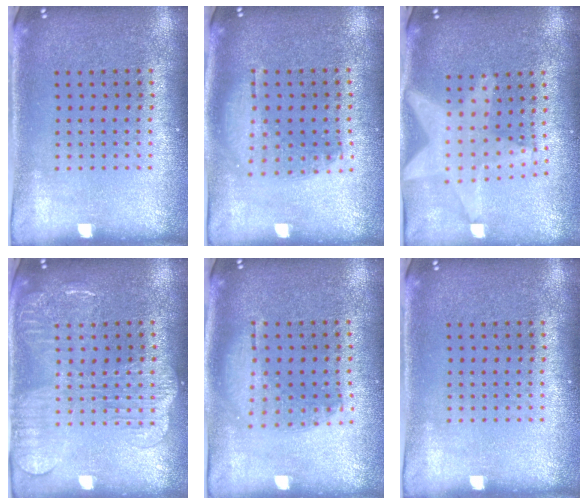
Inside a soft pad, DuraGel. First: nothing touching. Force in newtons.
{"total": 1.1, "press": 1.0, "slide": 0.6}
{"total": 2.2, "press": 1.8, "slide": 1.2}
{"total": 2.0, "press": 2.0, "slide": 0.4}
{"total": 1.2, "press": 1.1, "slide": 0.5}
{"total": 0.0}